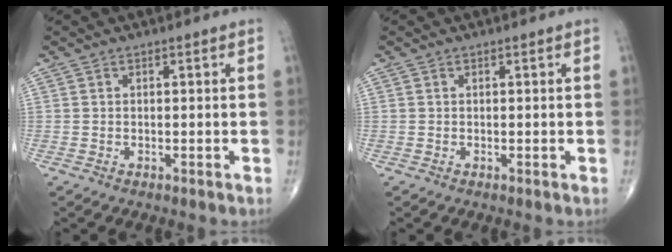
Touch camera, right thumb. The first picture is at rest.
{"total": 0.0}